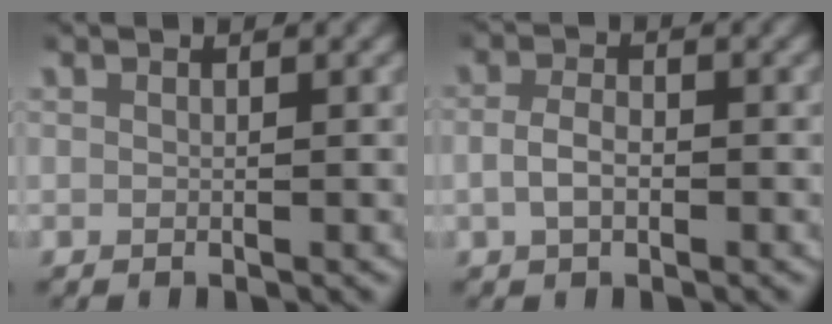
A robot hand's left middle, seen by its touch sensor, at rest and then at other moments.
{"total": 2.5, "force": [-0.6, 1.6, 1.8], "torque": [-0.042, 0.000, -0.009]}